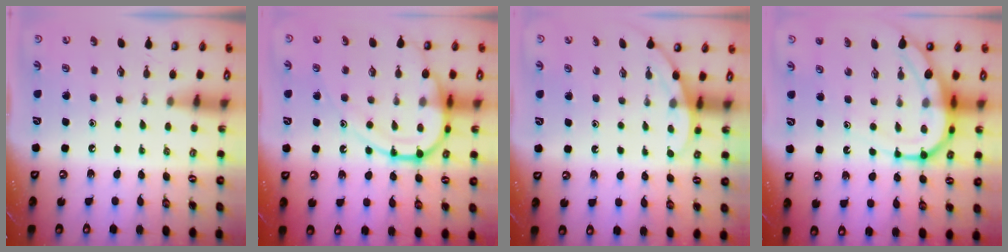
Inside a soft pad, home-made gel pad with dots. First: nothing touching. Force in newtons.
{"total": 13.5, "press": 13.4, "slide": 1.2}
{"total": 2.8, "press": 2.8, "slide": 0.2}
{"total": 11.3, "press": 11.3, "slide": 1.1}